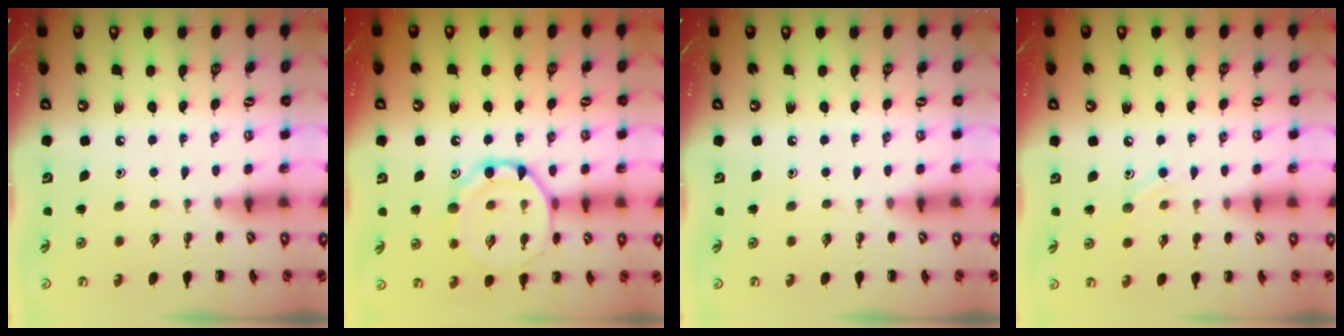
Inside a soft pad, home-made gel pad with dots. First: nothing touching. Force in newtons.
{"total": 15.2, "press": 15.2, "slide": 0.8}
{"total": 0.0}
{"total": 6.1, "press": 5.8, "slide": 1.8}